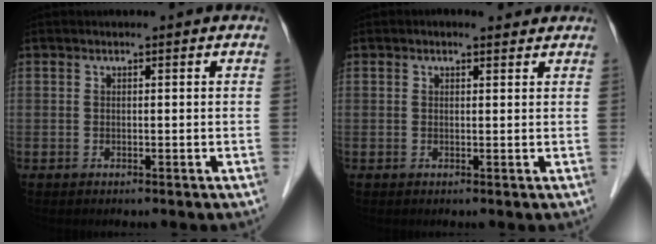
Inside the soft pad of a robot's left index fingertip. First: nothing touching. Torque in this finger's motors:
{"motor_torque": [1.06, -1.08, 0.38, 0.06]}